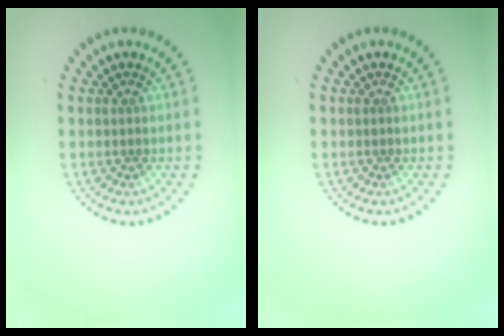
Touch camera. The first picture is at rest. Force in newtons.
{"total": 0.0}